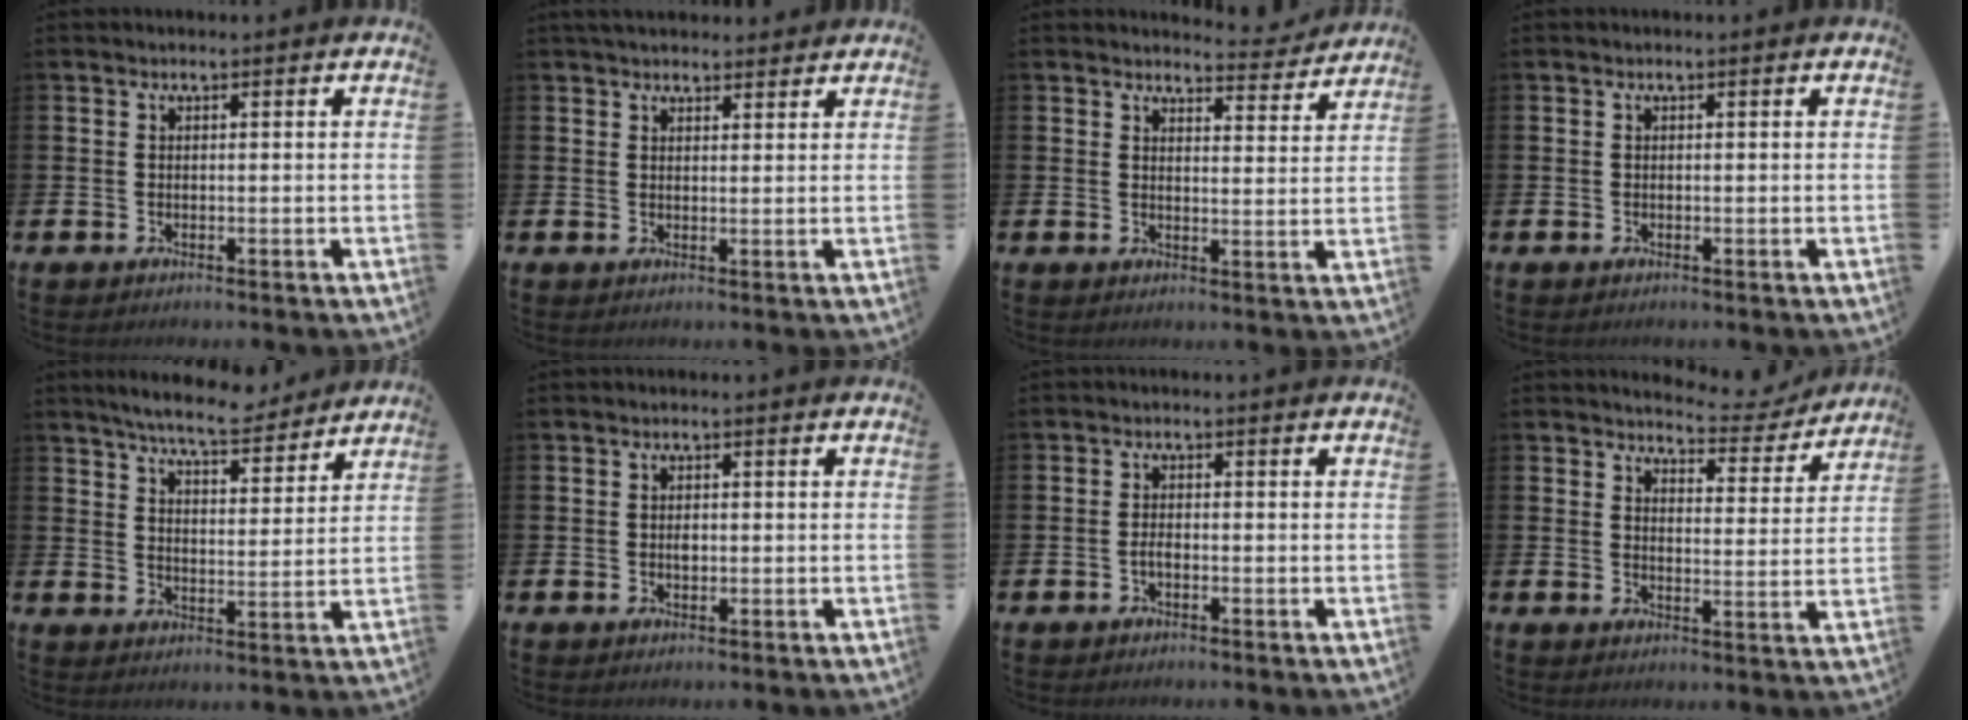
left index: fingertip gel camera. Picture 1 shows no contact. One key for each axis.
{"total": 3.0, "fx": 2.9, "fy": 0.9, "fz": 0.4, "tx": -0.005, "ty": -0.011, "tz": 0.052}
{"total": 4.2, "fx": 4.2, "fy": 0.7, "fz": 0.2, "tx": 0.001, "ty": -0.033, "tz": 0.072}
{"total": 0.0}
{"total": 7.3, "fx": 7.0, "fy": 0.7, "fz": 2.0, "tx": -0.048, "ty": -0.040, "tz": 0.123}
{"total": 1.1, "fx": 0.0, "fy": 0.8, "fz": 0.8, "tx": -0.006, "ty": 0.001, "tz": -0.003}
{"total": 1.3, "fx": -0.5, "fy": 0.5, "fz": 1.0, "tx": -0.017, "ty": 0.000, "tz": -0.011}
{"total": 5.0, "fx": 4.8, "fy": 1.2, "fz": 0.6, "tx": -0.021, "ty": -0.034, "tz": 0.082}